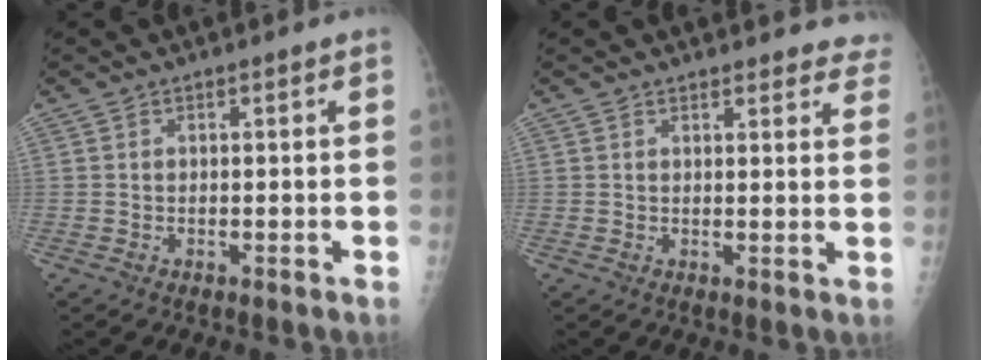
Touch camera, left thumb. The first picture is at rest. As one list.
[{"total": 7.9, "force": [7.3, 2.6, 1.5], "torque": [0.033, -0.025, 0.059]}]